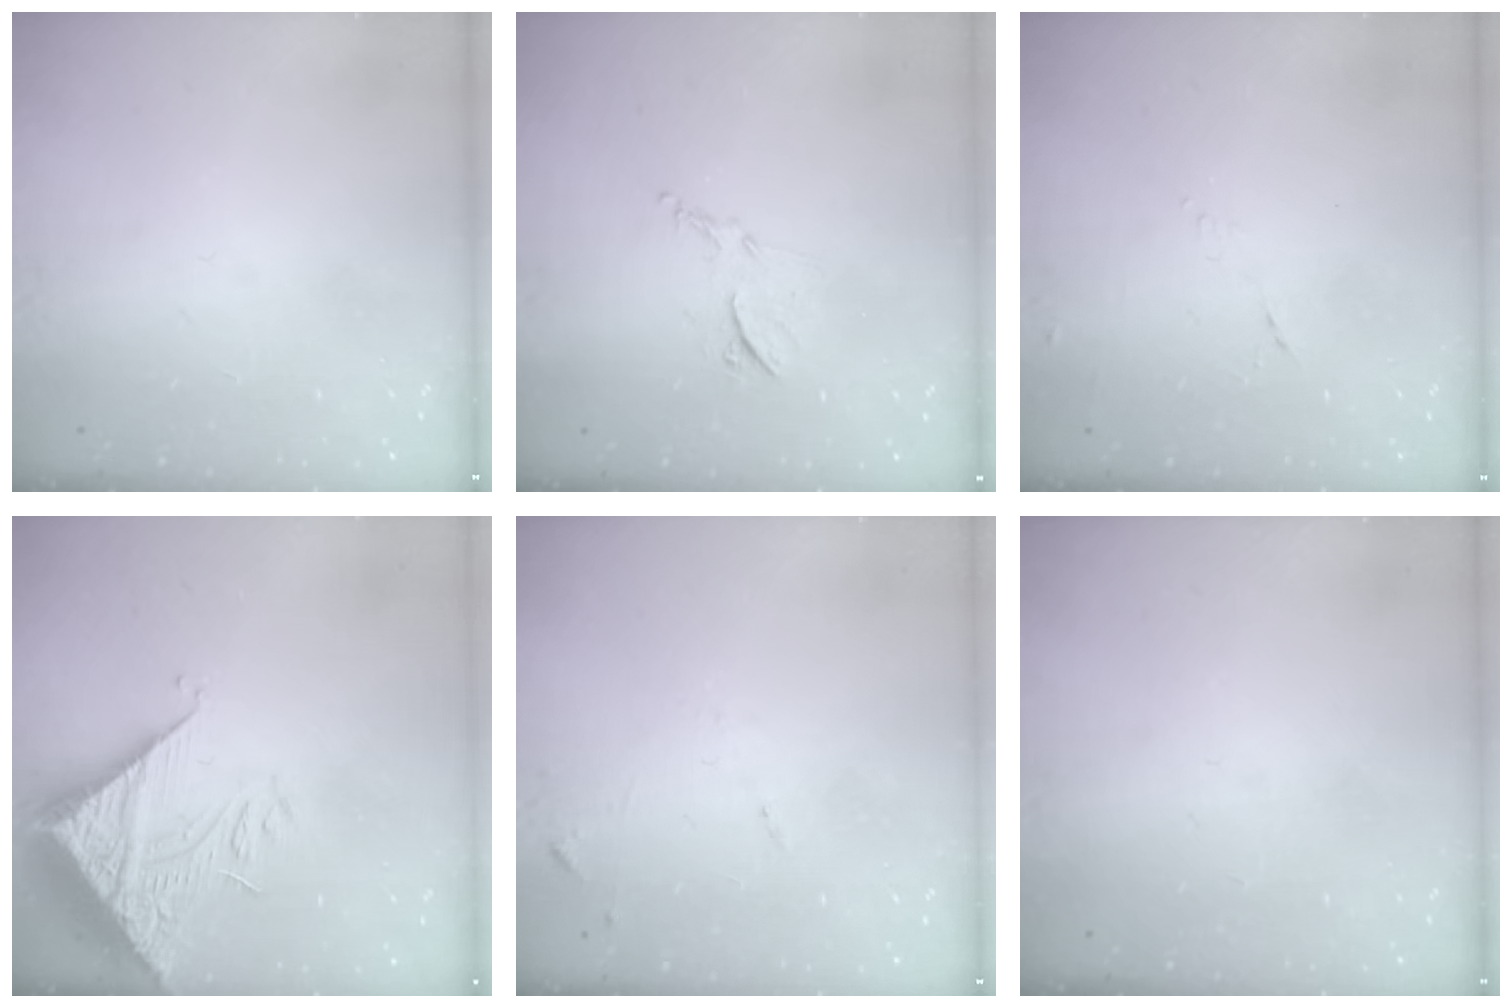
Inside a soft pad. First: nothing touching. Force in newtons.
{"total": 7.7, "press": 7.7, "slide": 0.5}
{"total": 4.4, "press": 4.3, "slide": 1.0}
{"total": 10.7, "press": 10.6, "slide": 1.0}
{"total": 6.7, "press": 6.6, "slide": 0.6}
{"total": 0.0}